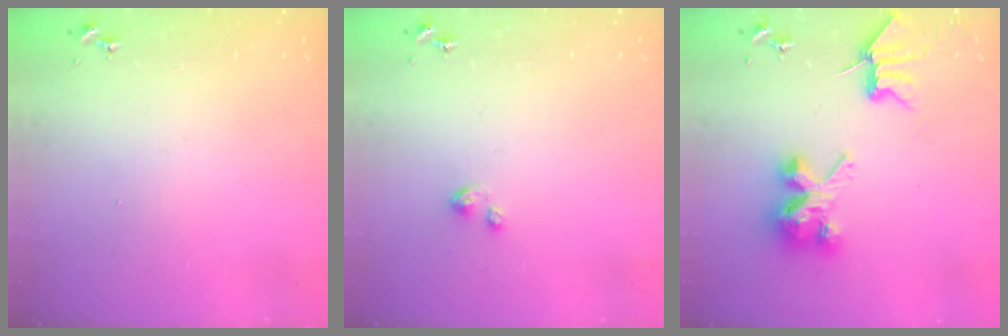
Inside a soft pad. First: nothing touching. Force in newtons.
{"total": 3.4, "press": 3.4, "slide": 0.6}
{"total": 7.8, "press": 7.8, "slide": 0.6}